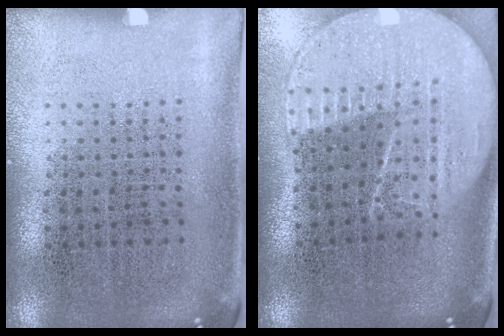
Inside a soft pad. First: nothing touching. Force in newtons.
{"total": 2.1, "press": 1.8, "slide": 1.1}